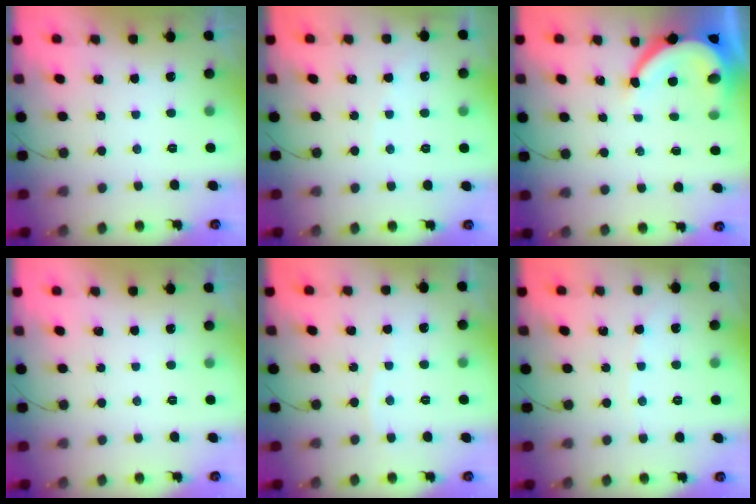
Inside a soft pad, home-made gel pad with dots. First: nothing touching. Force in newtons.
{"total": 3.7, "press": 3.7, "slide": 0.6}
{"total": 9.3, "press": 9.3, "slide": 1.3}
{"total": 0.0}
{"total": 4.4, "press": 4.4, "slide": 0.6}
{"total": 1.8, "press": 1.8, "slide": 0.3}